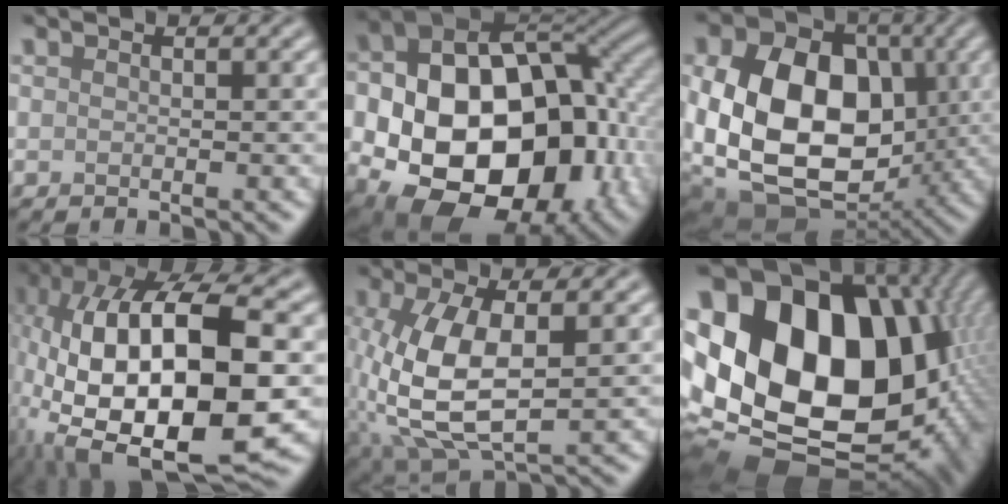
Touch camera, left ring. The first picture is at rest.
{"total": 20.7, "force": [-4.0, 14.5, 14.2], "torque": [-0.256, -0.035, -0.040]}
{"total": 16.3, "force": [-0.8, 11.8, 11.1], "torque": [-0.197, -0.014, -0.010]}
{"total": 19.1, "force": [-2.2, 8.9, 16.7], "torque": [-0.323, 0.000, -0.038]}
{"total": 8.8, "force": [-0.6, 3.8, 7.9], "torque": [-0.185, -0.003, -0.009]}
{"total": 22.6, "force": [1.3, 16.5, 15.4], "torque": [-0.304, -0.030, 0.048]}